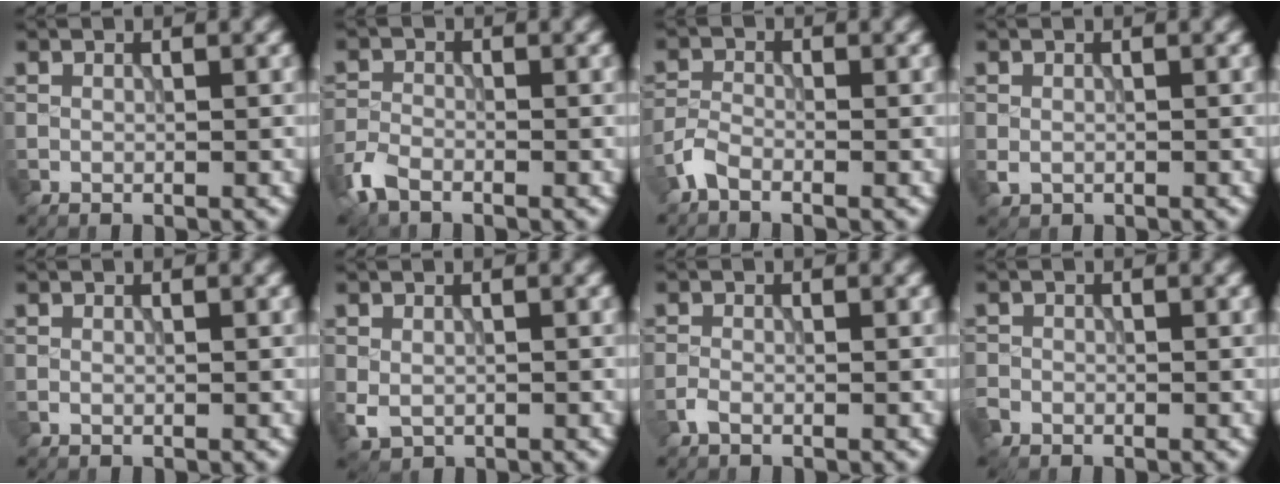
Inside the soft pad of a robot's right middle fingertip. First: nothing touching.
{"total": 2.9, "force": [-2.1, 1.3, 1.4], "torque": [-0.034, -0.006, -0.057]}
{"total": 2.0, "force": [-1.5, 0.7, 1.1], "torque": [-0.025, 0.002, -0.041]}
{"total": 1.1, "force": [-0.3, 0.9, 0.5], "torque": [-0.012, -0.006, -0.006]}
{"total": 0.0}
{"total": 1.8, "force": [-0.5, 1.4, 1.1], "torque": [-0.025, -0.008, -0.007]}
{"total": 0.9, "force": [-0.7, 0.3, 0.6], "torque": [-0.014, 0.001, -0.018]}
{"total": 1.5, "force": [-1.0, 1.0, 0.3], "torque": [-0.003, -0.003, -0.025]}